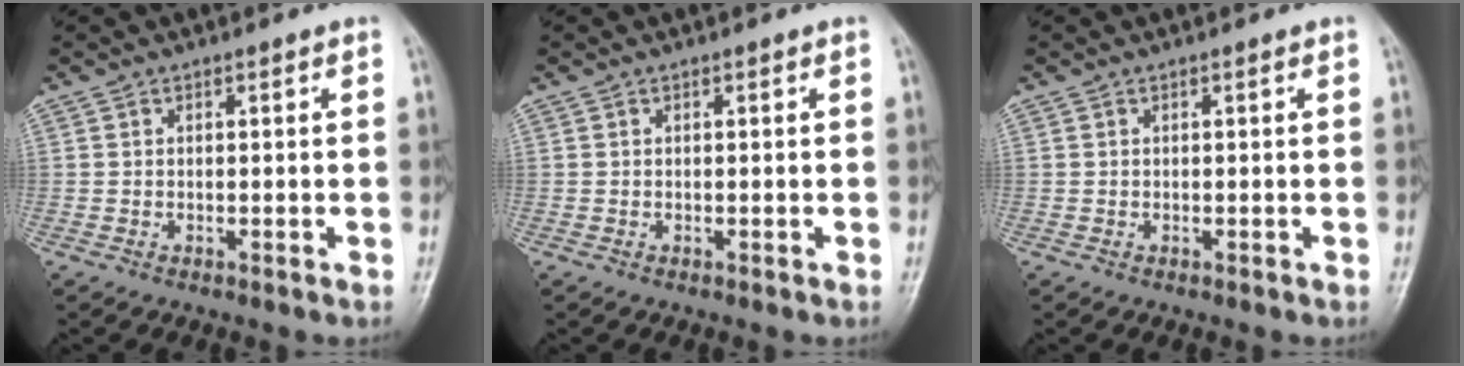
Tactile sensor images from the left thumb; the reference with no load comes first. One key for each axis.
{"total": 0.0}
{"total": 0.0}